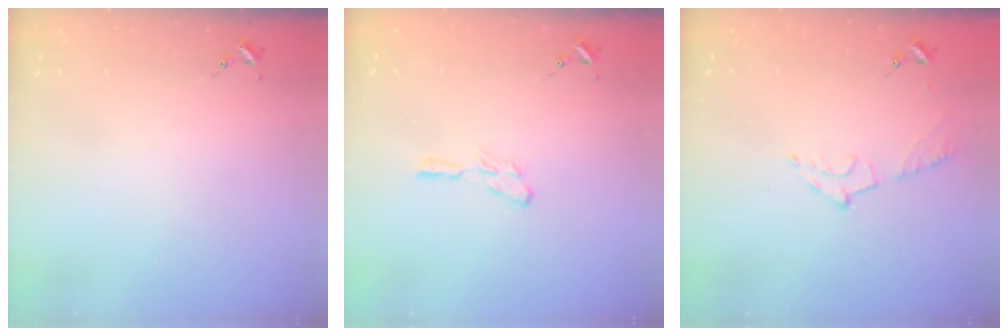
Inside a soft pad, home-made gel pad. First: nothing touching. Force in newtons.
{"total": 4.2, "press": 4.2, "slide": 0.1}
{"total": 7.6, "press": 7.6, "slide": 0.9}